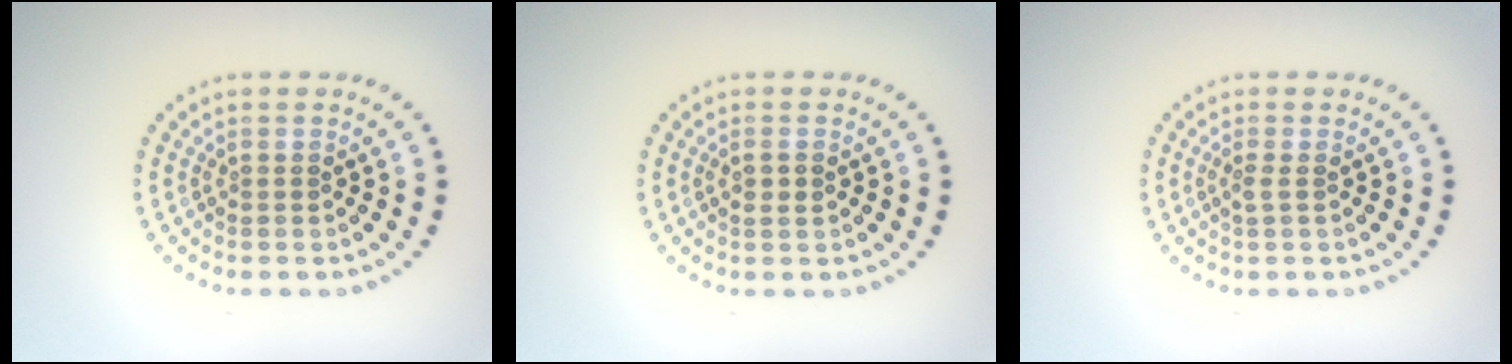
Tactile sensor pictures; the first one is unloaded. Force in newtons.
{"total": 1.1, "press": 1.1, "slide": 0.3}
{"total": 0.8, "press": 0.6, "slide": 0.5}